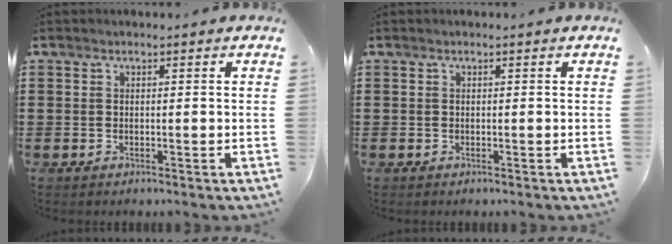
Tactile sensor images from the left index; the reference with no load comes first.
{"total": 0.0}